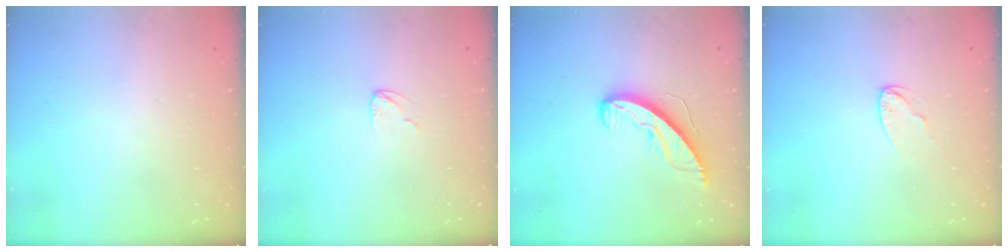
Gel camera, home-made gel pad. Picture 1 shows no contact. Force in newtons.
{"total": 3.0, "press": 2.9, "slide": 0.2}
{"total": 8.9, "press": 8.8, "slide": 0.9}
{"total": 3.7, "press": 3.7, "slide": 0.3}